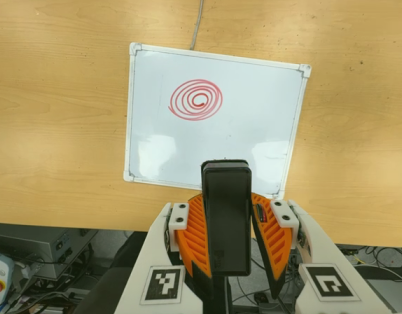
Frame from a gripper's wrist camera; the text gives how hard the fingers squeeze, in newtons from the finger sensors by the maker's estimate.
{"total": 8.3, "left": 6.2, "right": 10.5}